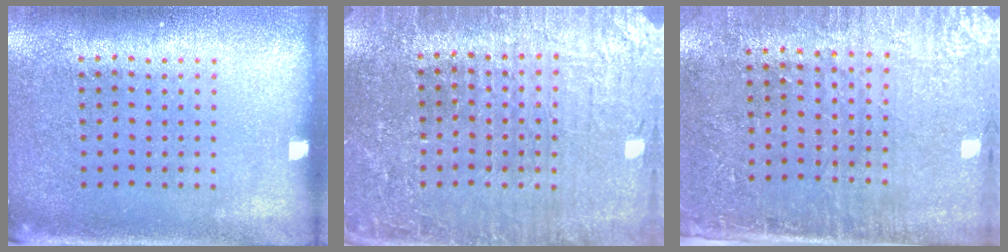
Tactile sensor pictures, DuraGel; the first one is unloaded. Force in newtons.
{"total": 4.4, "press": 4.2, "slide": 1.4}
{"total": 3.0, "press": 2.6, "slide": 1.4}